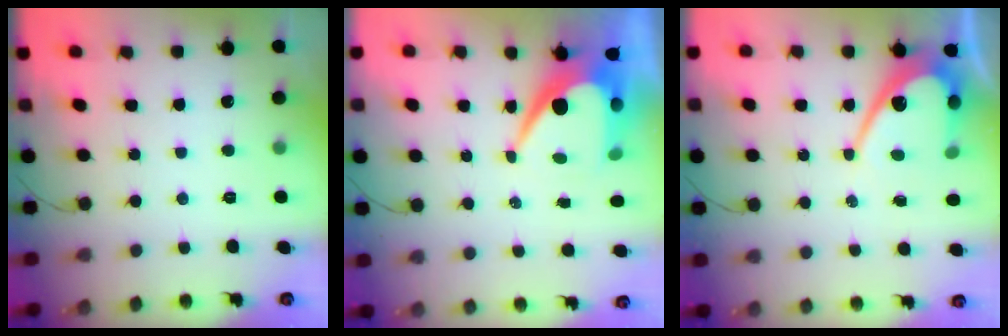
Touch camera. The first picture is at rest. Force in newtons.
{"total": 12.2, "press": 12.2, "slide": 0.7}
{"total": 10.1, "press": 10.1, "slide": 0.7}